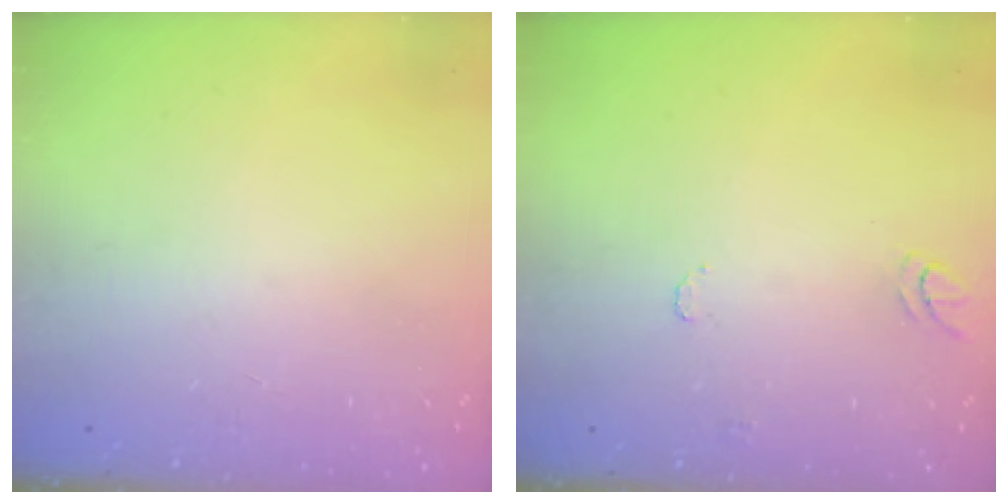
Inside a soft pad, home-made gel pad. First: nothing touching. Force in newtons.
{"total": 5.4, "press": 5.4, "slide": 0.6}